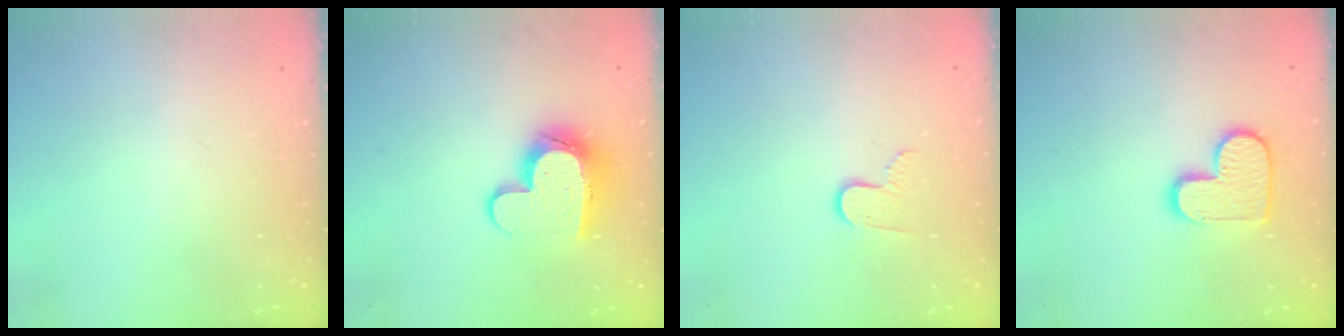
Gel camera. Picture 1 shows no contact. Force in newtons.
{"total": 11.7, "press": 11.7, "slide": 1.0}
{"total": 6.1, "press": 6.1, "slide": 0.6}
{"total": 12.0, "press": 12.0, "slide": 0.7}